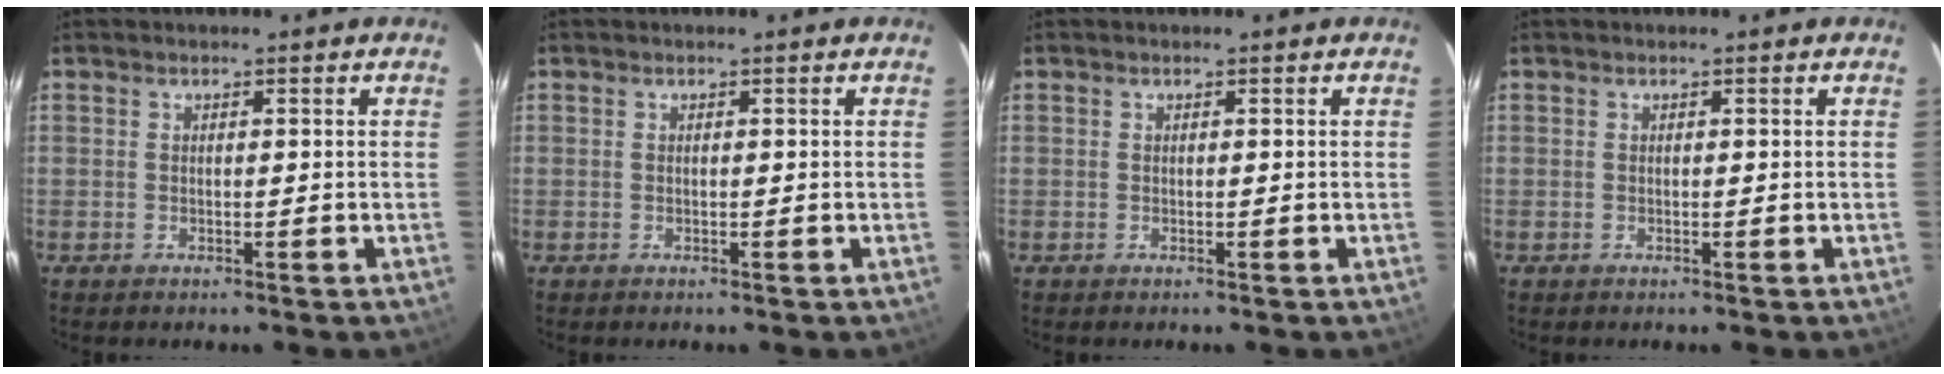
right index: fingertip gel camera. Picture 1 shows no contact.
{"total": 0.0}
{"total": 0.0}
{"total": 0.0}